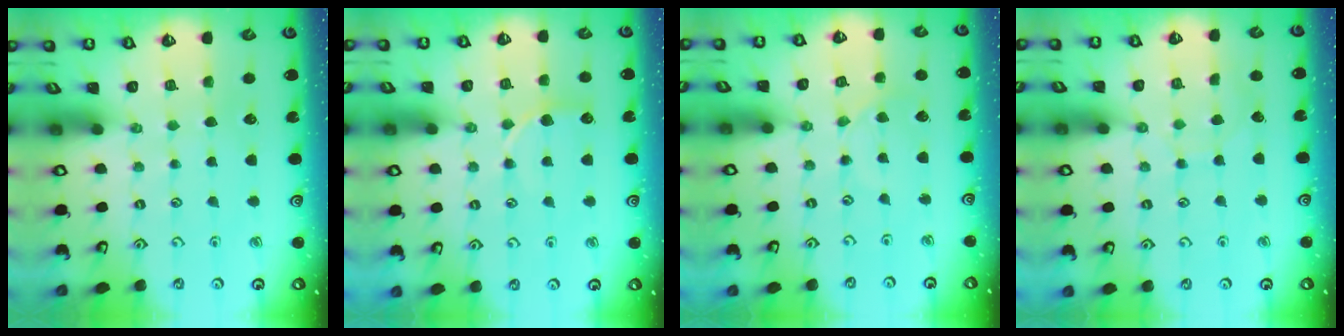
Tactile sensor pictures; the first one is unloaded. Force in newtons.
{"total": 7.0, "press": 7.0, "slide": 0.5}
{"total": 1.5, "press": 1.5, "slide": 0.4}
{"total": 3.9, "press": 3.9, "slide": 0.3}